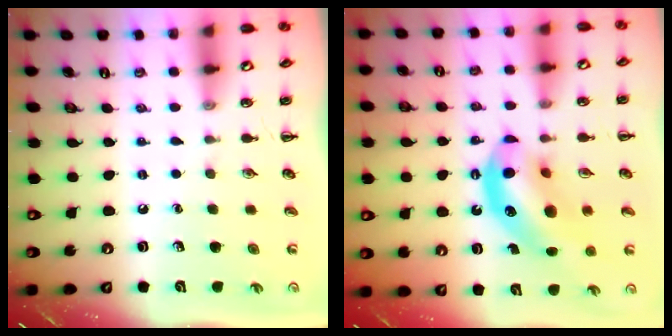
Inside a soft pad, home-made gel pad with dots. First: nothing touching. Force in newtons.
{"total": 12.9, "press": 12.5, "slide": 3.3}